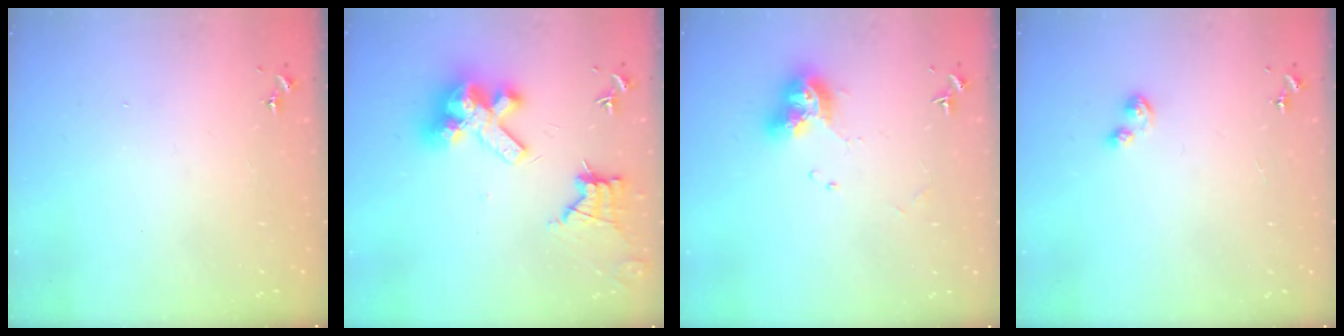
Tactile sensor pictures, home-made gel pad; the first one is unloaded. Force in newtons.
{"total": 15.0, "press": 14.9, "slide": 1.9}
{"total": 10.5, "press": 10.5, "slide": 1.2}
{"total": 4.5, "press": 4.5, "slide": 0.4}